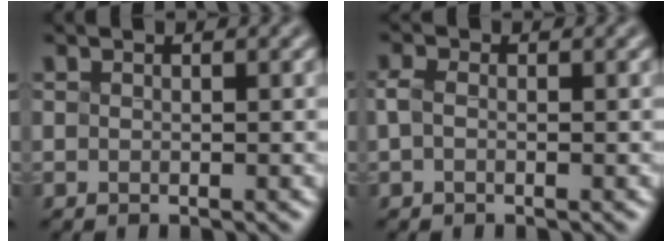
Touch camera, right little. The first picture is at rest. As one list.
[{"total": 0.6, "force": [-0.5, 0.1, 0.2], "torque": [-0.016, 0.002, -0.001]}]